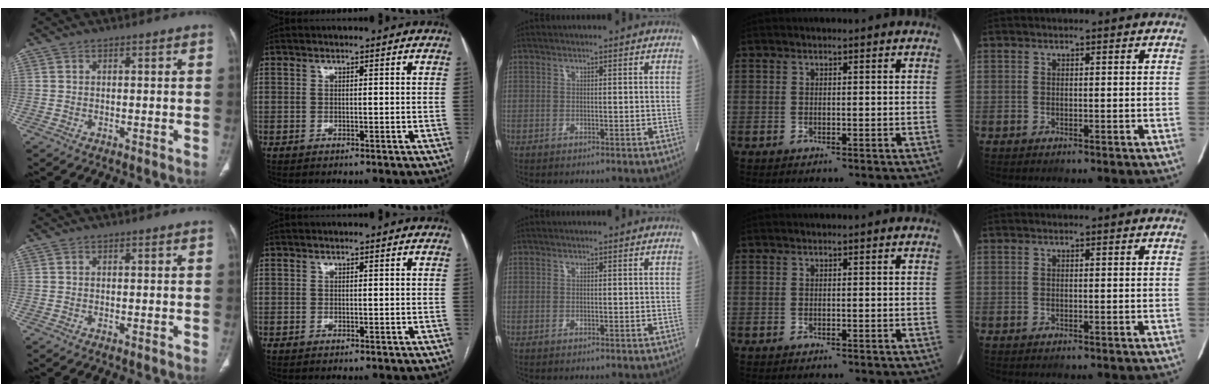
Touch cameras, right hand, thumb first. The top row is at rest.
{}